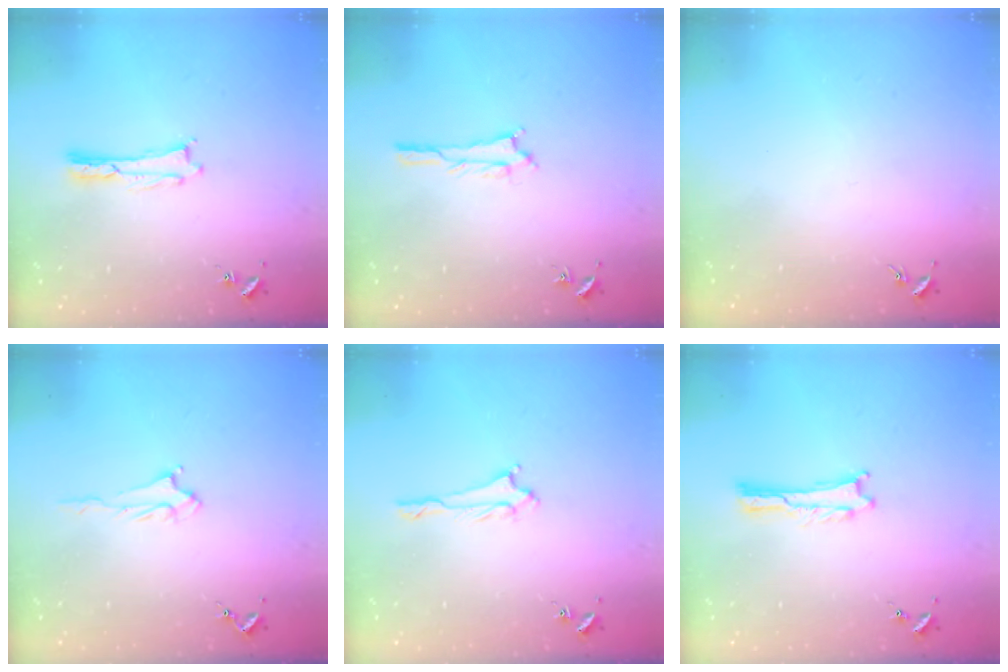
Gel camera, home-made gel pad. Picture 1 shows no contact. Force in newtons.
{"total": 1.7, "press": 1.7, "slide": 0.2}
{"total": 0.0}
{"total": 3.2, "press": 3.2, "slide": 0.5}
{"total": 1.7, "press": 1.7, "slide": 0.3}
{"total": 0.0}